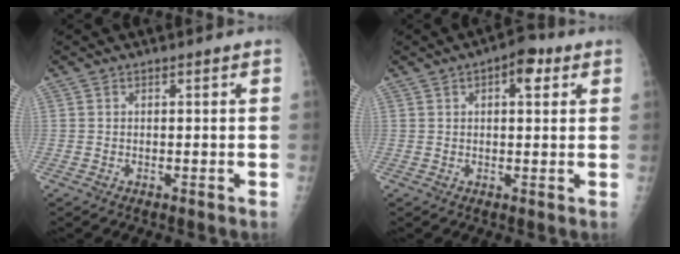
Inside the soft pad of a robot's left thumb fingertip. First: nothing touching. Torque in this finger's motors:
{"motor_torque": [-0.09, 0.49, -0.21, -0.21, 0.12]}